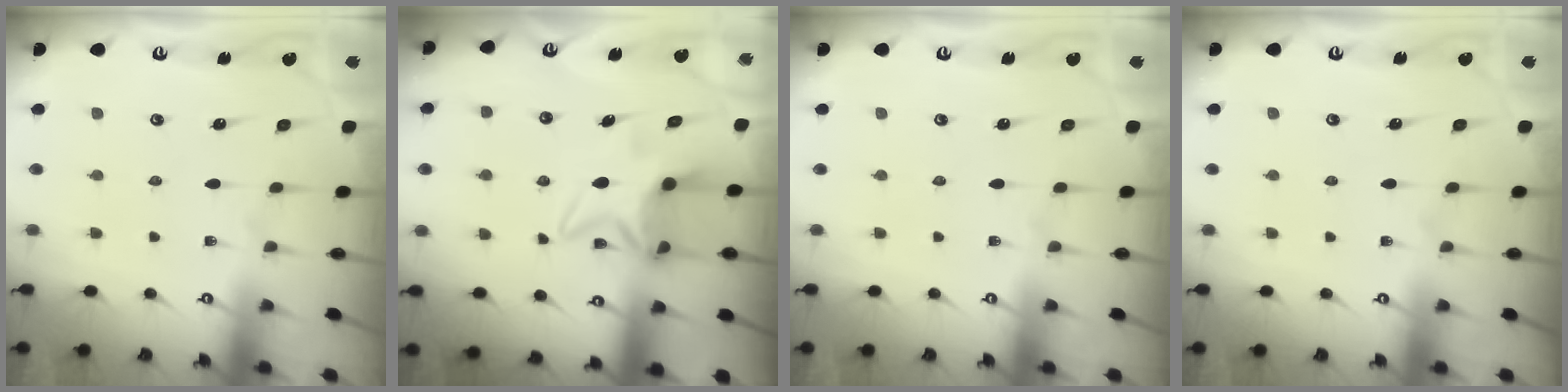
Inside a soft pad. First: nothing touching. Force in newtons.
{"total": 7.0, "press": 7.0, "slide": 0.6}
{"total": 0.0}
{"total": 0.0}